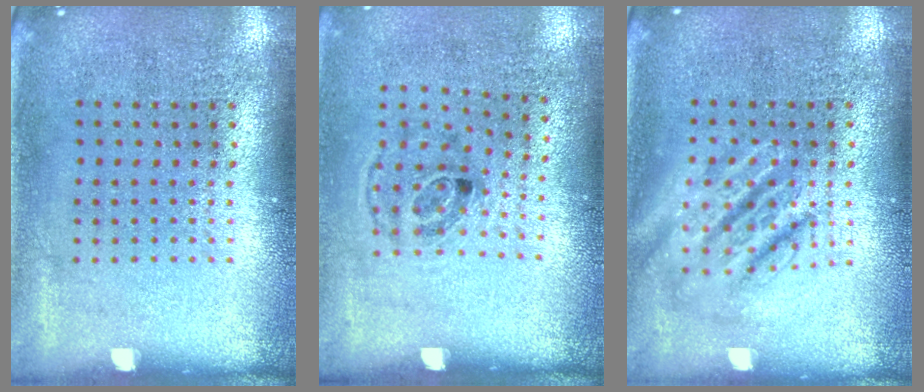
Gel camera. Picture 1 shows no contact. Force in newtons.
{"total": 1.2, "press": 0.7, "slide": 0.9}
{"total": 2.6, "press": 2.6, "slide": 0.3}